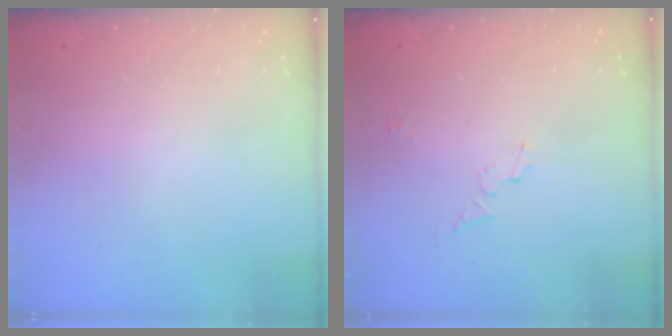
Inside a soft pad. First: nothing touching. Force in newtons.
{"total": 4.0, "press": 4.0, "slide": 0.1}